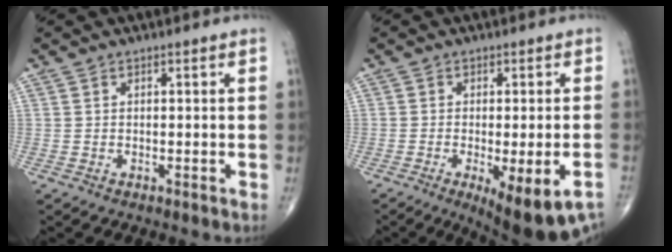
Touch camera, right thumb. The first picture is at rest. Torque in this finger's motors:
{"motor_torque": [0.14, 0.33, -0.09, -0.35, 0.01]}